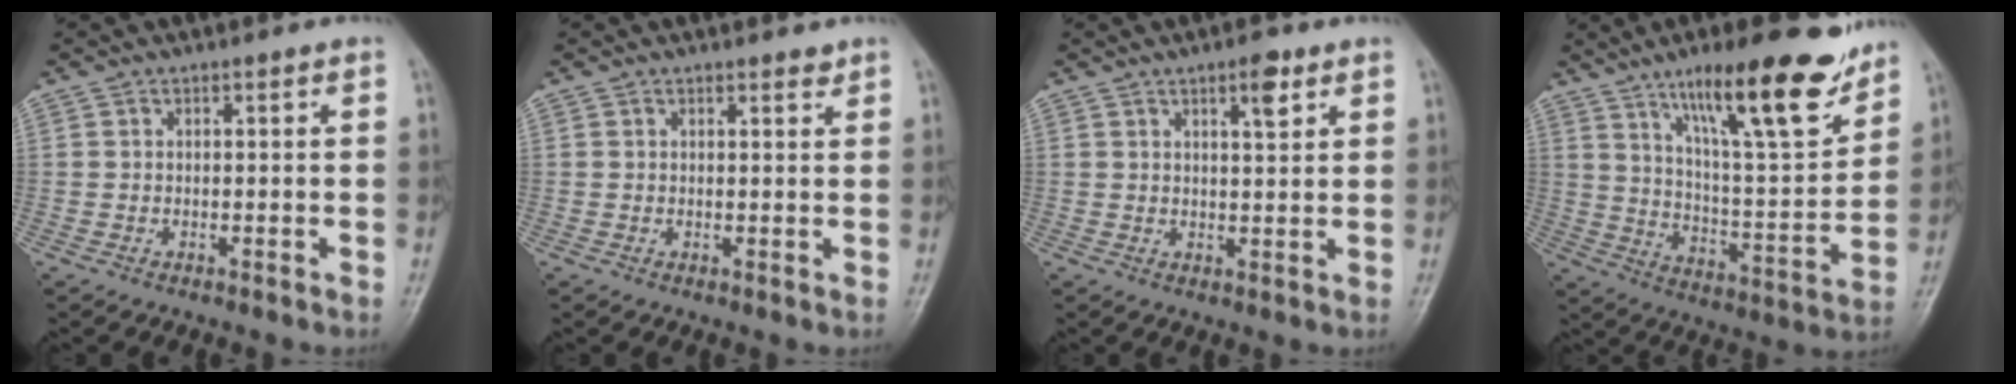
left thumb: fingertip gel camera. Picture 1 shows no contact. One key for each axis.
{"total": 1.4, "fx": 1.1, "fy": 0.4, "fz": 0.7, "tx": -0.006, "ty": -0.008, "tz": 0.016}
{"total": 4.4, "fx": 2.5, "fy": 1.3, "fz": 3.4, "tx": -0.043, "ty": -0.013, "tz": 0.037}
{"total": 20.9, "fx": 13.6, "fy": 4.9, "fz": 15.1, "tx": -0.203, "ty": -0.066, "tz": 0.222}